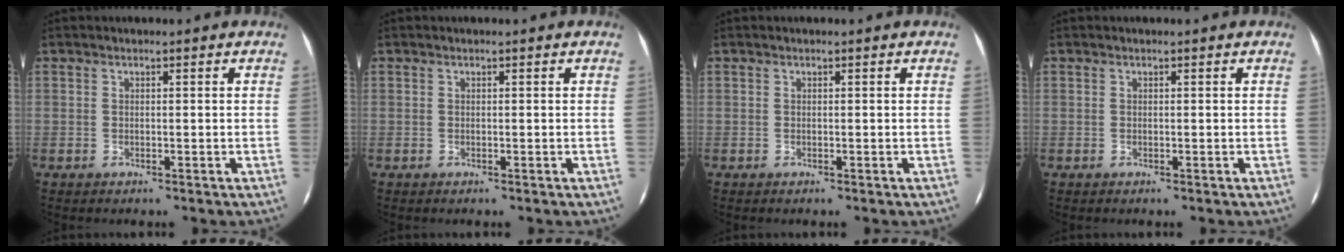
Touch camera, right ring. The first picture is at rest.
{"total": 0.0}
{"total": 0.0}
{"total": 0.0}